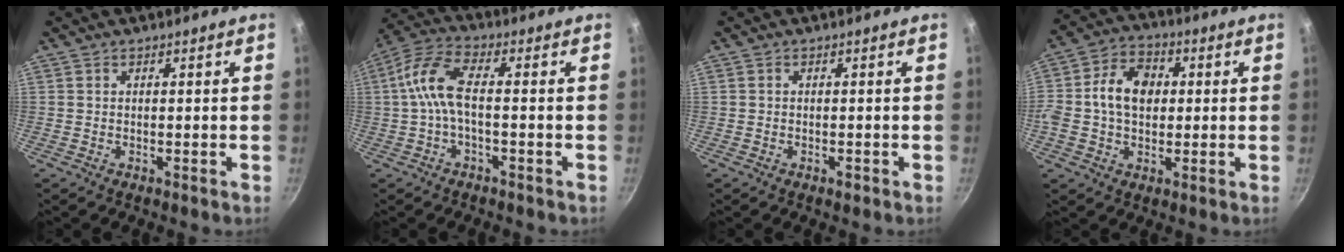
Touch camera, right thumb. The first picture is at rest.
{"total": 8.4, "force": [-1.1, 3.2, 7.7], "torque": [-0.179, 0.027, -0.034]}
{"total": 1.1, "force": [-0.6, 0.5, 0.7], "torque": [-0.011, 0.002, -0.010]}
{"total": 11.2, "force": [0.9, 8.2, 7.6], "torque": [-0.113, 0.019, -0.002]}